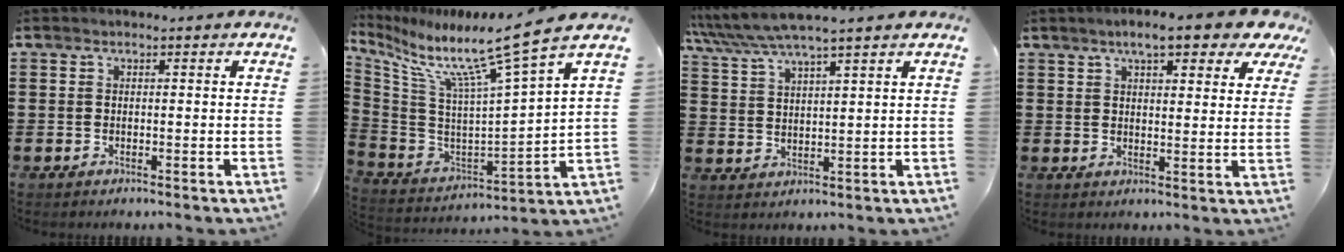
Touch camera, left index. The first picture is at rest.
{"total": 10.1, "force": [7.9, -0.9, 6.2], "torque": [-0.146, -0.073, 0.118]}
{"total": 5.3, "force": [4.7, -0.1, 2.6], "torque": [-0.064, -0.017, 0.081]}
{"total": 7.3, "force": [5.5, 1.7, 4.5], "torque": [-0.079, -0.011, 0.092]}